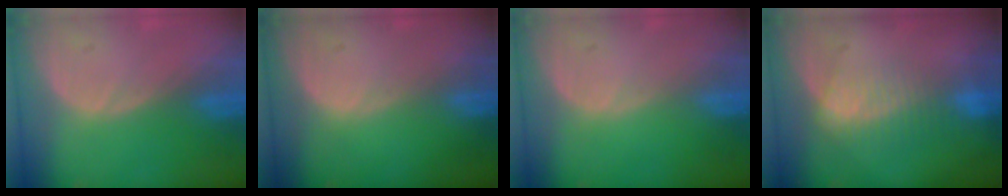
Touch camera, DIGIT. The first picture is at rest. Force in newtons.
{"total": 0.0}
{"total": 0.0}
{"total": 7.4, "press": 6.3, "slide": 3.8}